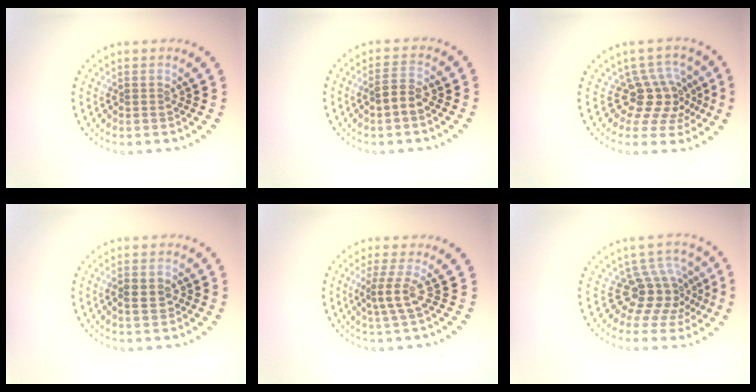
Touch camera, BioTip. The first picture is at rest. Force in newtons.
{"total": 2.1, "press": 2.0, "slide": 0.5}
{"total": 4.0, "press": 3.0, "slide": 2.6}
{"total": 2.2, "press": 2.2, "slide": 0.2}
{"total": 2.4, "press": 1.6, "slide": 1.8}
{"total": 4.3, "press": 3.1, "slide": 3.0}